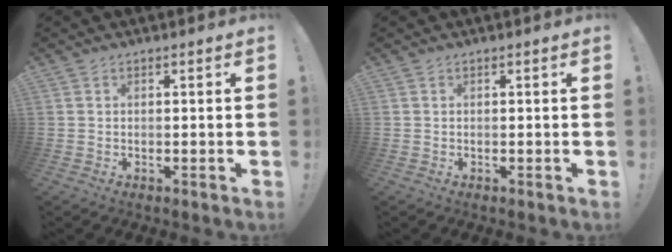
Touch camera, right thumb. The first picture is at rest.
{"total": 0.0}